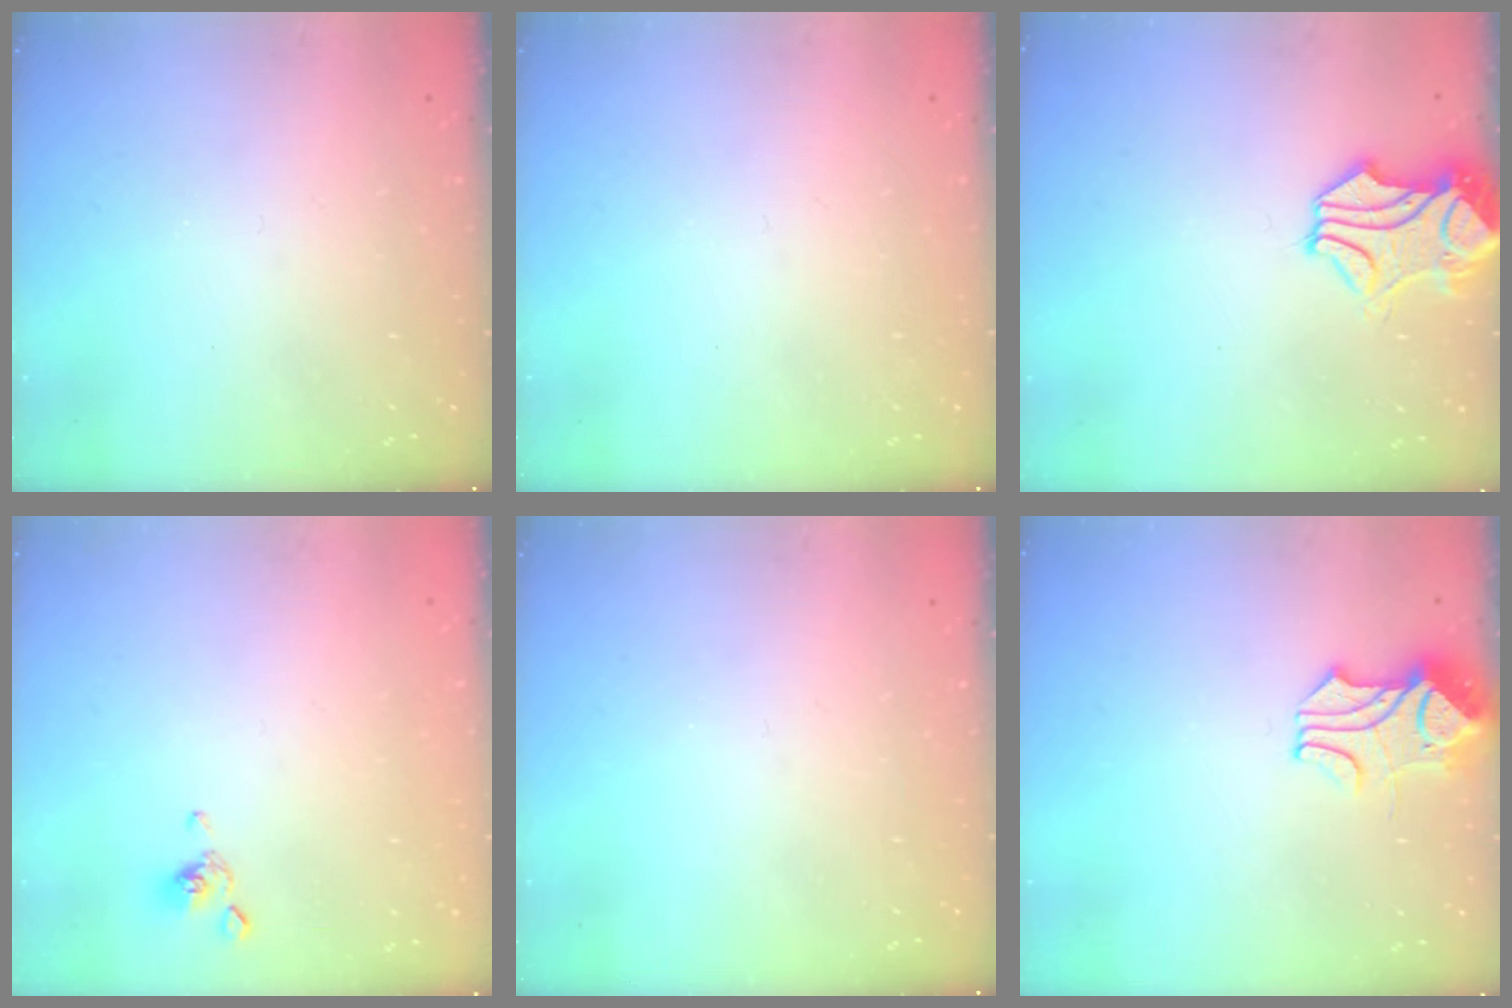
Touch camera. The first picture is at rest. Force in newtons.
{"total": 0.0}
{"total": 1.6, "press": 1.1, "slide": 1.2}
{"total": 2.1, "press": 2.1, "slide": 0.5}
{"total": 0.0}
{"total": 2.0, "press": 1.8, "slide": 1.0}